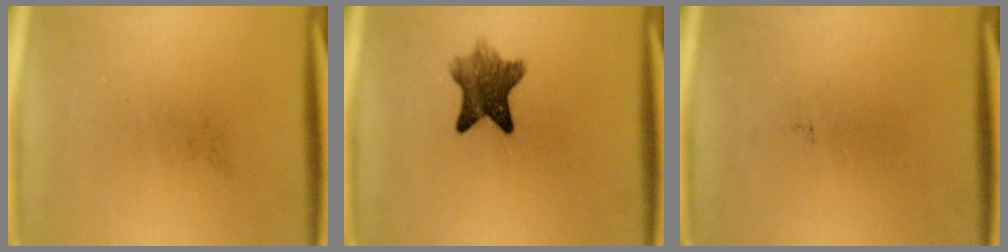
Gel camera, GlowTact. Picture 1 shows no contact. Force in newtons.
{"total": 7.0}
{"total": 0.0}